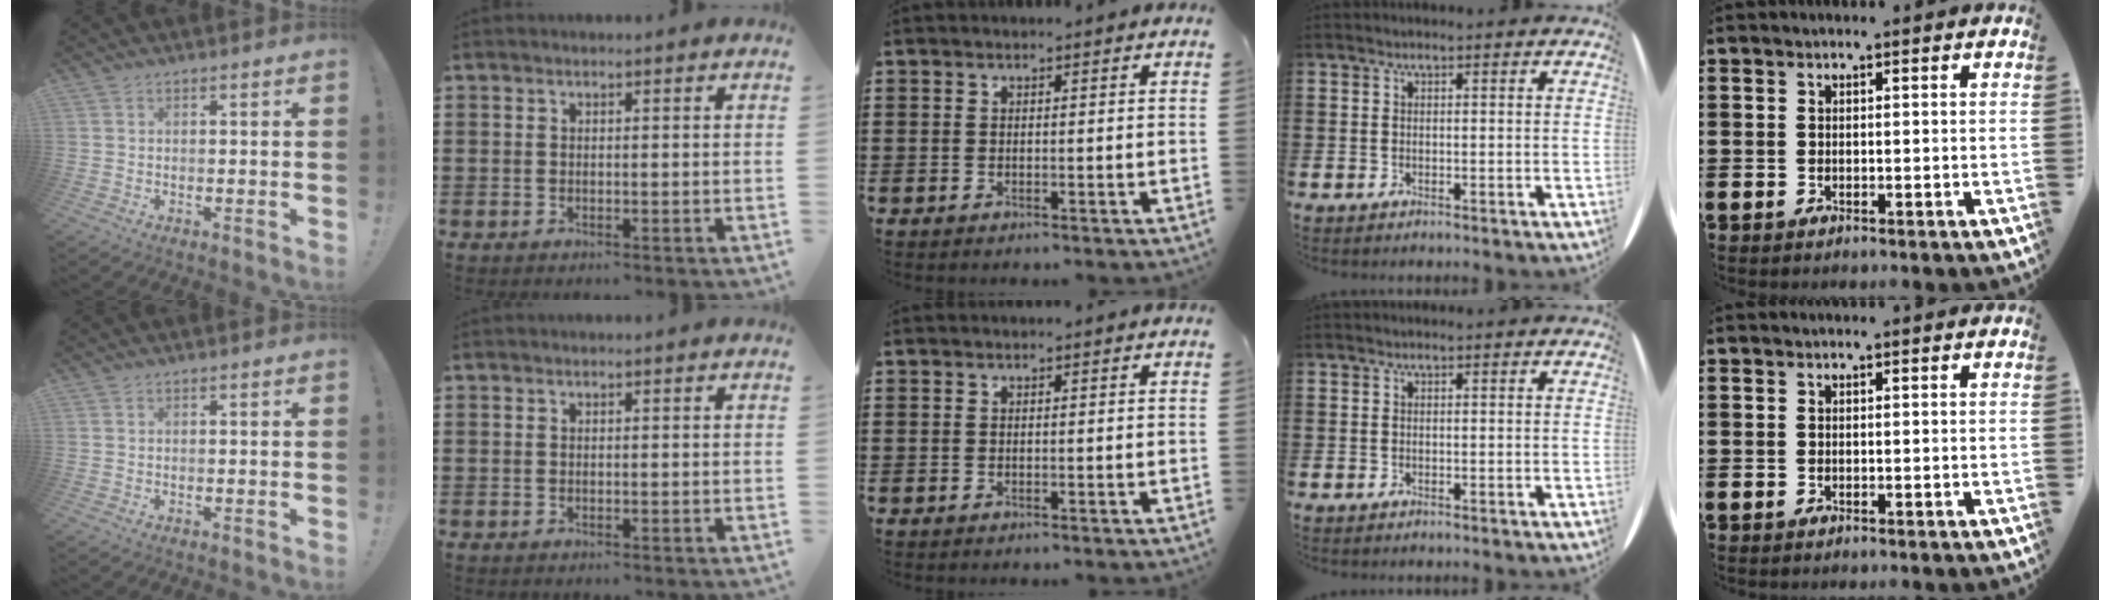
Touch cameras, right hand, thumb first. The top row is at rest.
{}